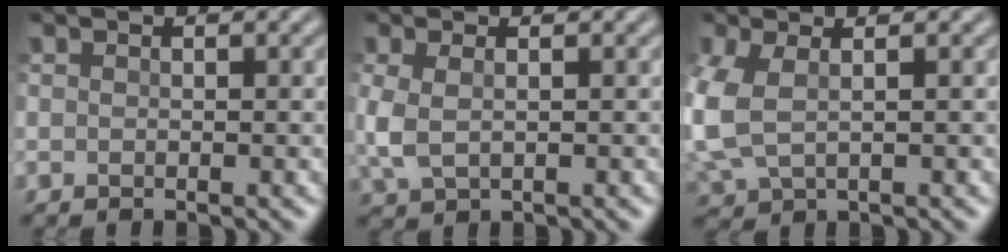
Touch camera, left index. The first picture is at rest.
{"total": 3.1, "force": [-0.4, 1.8, 2.5], "torque": [-0.065, -0.008, -0.002]}
{"total": 5.3, "force": [-0.4, 3.2, 4.1], "torque": [-0.118, -0.009, -0.001]}